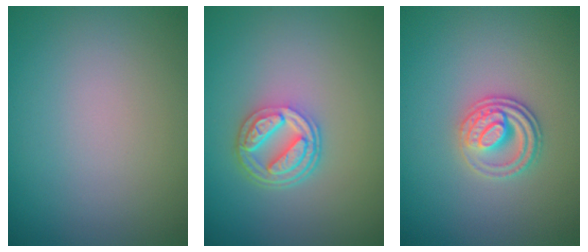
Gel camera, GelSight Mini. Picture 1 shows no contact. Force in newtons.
{"total": 4.3, "press": 3.3, "slide": 2.8}
{"total": 2.8, "press": 2.6, "slide": 1.0}